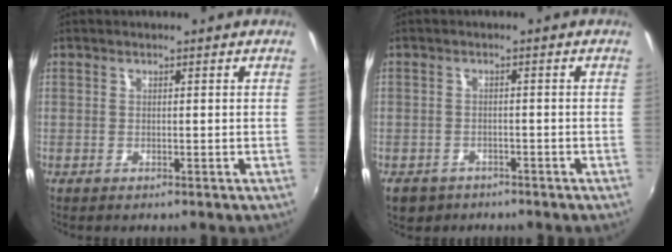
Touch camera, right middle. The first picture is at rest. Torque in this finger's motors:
{"motor_torque": [0.08, -0.66, 0.04, 0.04]}